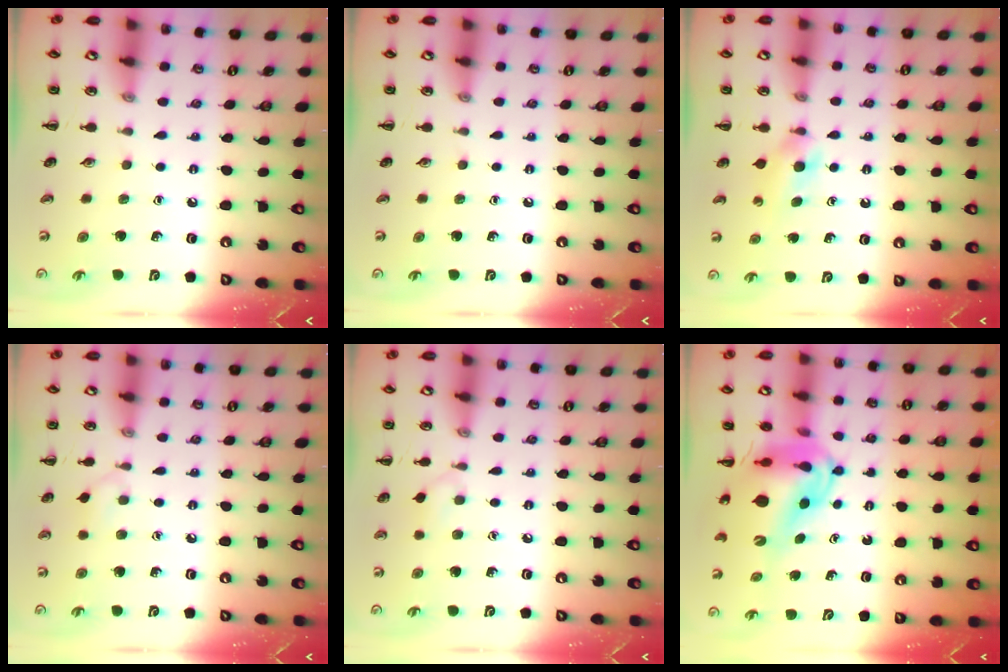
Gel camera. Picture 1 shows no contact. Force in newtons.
{"total": 0.0}
{"total": 4.5, "press": 4.2, "slide": 1.5}
{"total": 4.7, "press": 4.3, "slide": 1.7}
{"total": 4.7, "press": 4.3, "slide": 1.7}
{"total": 11.7, "press": 11.2, "slide": 3.5}